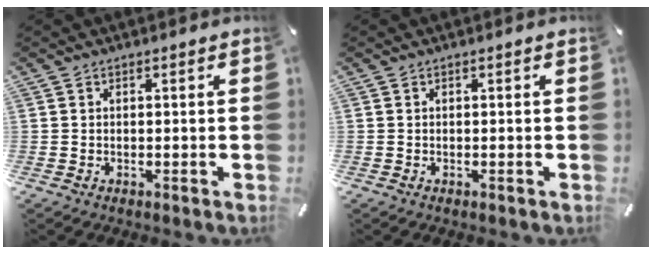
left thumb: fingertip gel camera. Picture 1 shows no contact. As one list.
[{"total": 0.0}]